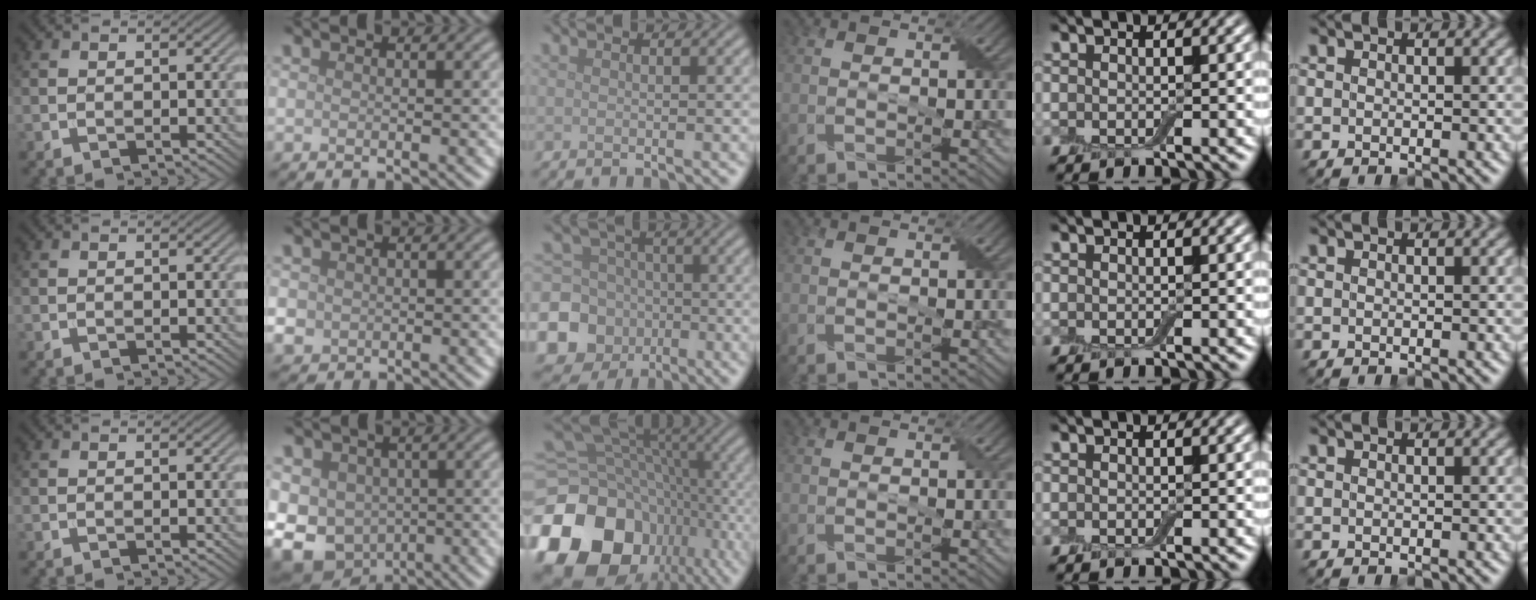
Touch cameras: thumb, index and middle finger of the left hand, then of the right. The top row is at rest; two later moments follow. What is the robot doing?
{"motion": "fold", "object": "aluminum foil"}